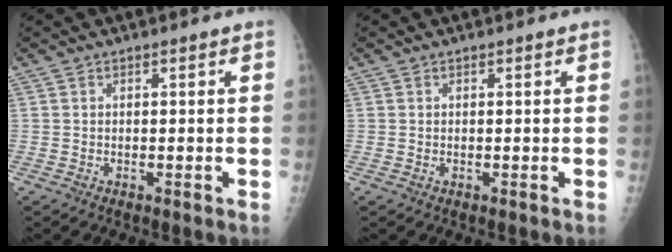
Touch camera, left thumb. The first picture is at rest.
{"total": 0.0}